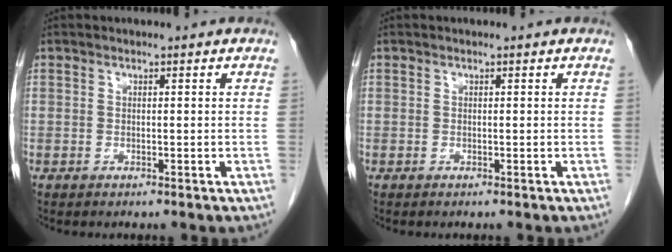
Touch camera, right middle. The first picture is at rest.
{"total": 0.0}